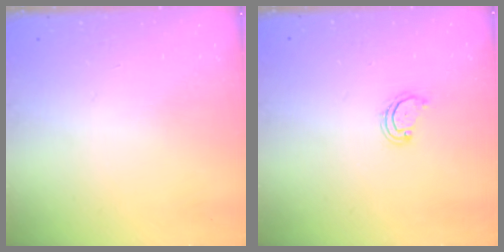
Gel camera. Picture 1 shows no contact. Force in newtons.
{"total": 2.8, "press": 2.8, "slide": 0.2}